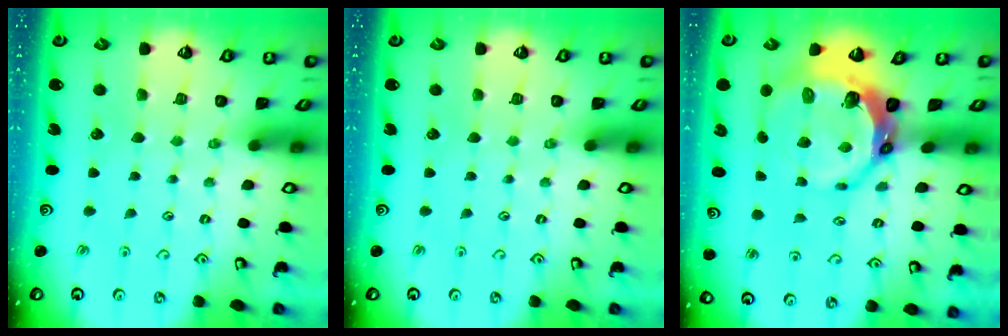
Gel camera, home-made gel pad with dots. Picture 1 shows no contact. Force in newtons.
{"total": 0.0}
{"total": 11.1, "press": 10.2, "slide": 4.4}